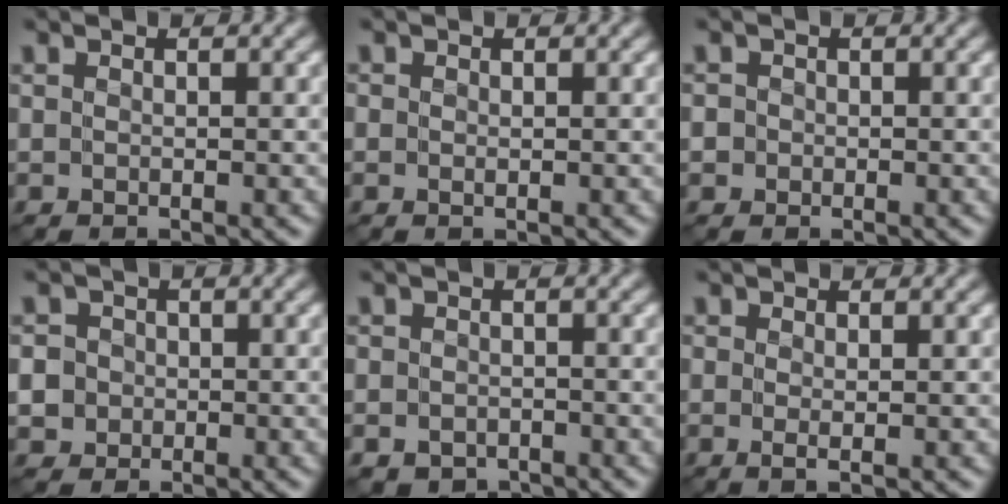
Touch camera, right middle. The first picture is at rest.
{"total": 0.0}
{"total": 0.7, "force": [-0.3, 0.6, -0.2], "torque": [0.012, 0.001, -0.008]}
{"total": 4.9, "force": [-1.3, 4.5, 1.2], "torque": [-0.014, 0.012, -0.048]}
{"total": 2.0, "force": [-1.5, 1.3, 0.4], "torque": [-0.001, -0.002, -0.027]}
{"total": 0.8, "force": [0.0, 0.0, 0.8], "torque": [-0.016, -0.001, -0.002]}